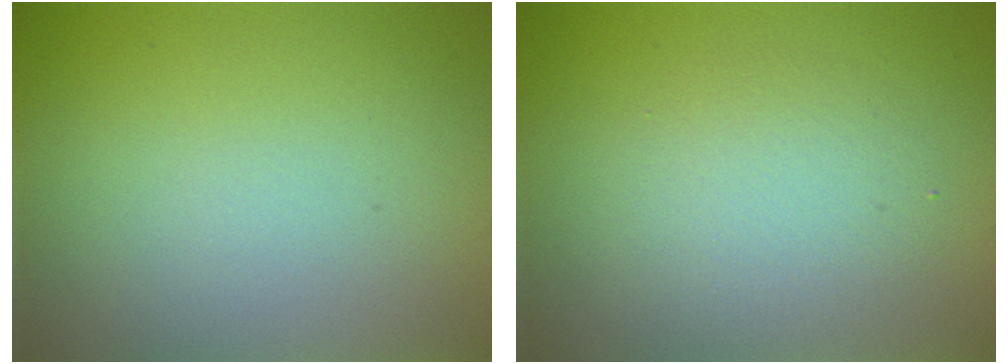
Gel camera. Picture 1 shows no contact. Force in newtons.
{"total": 3.1, "press": 3.1, "slide": 0.3}